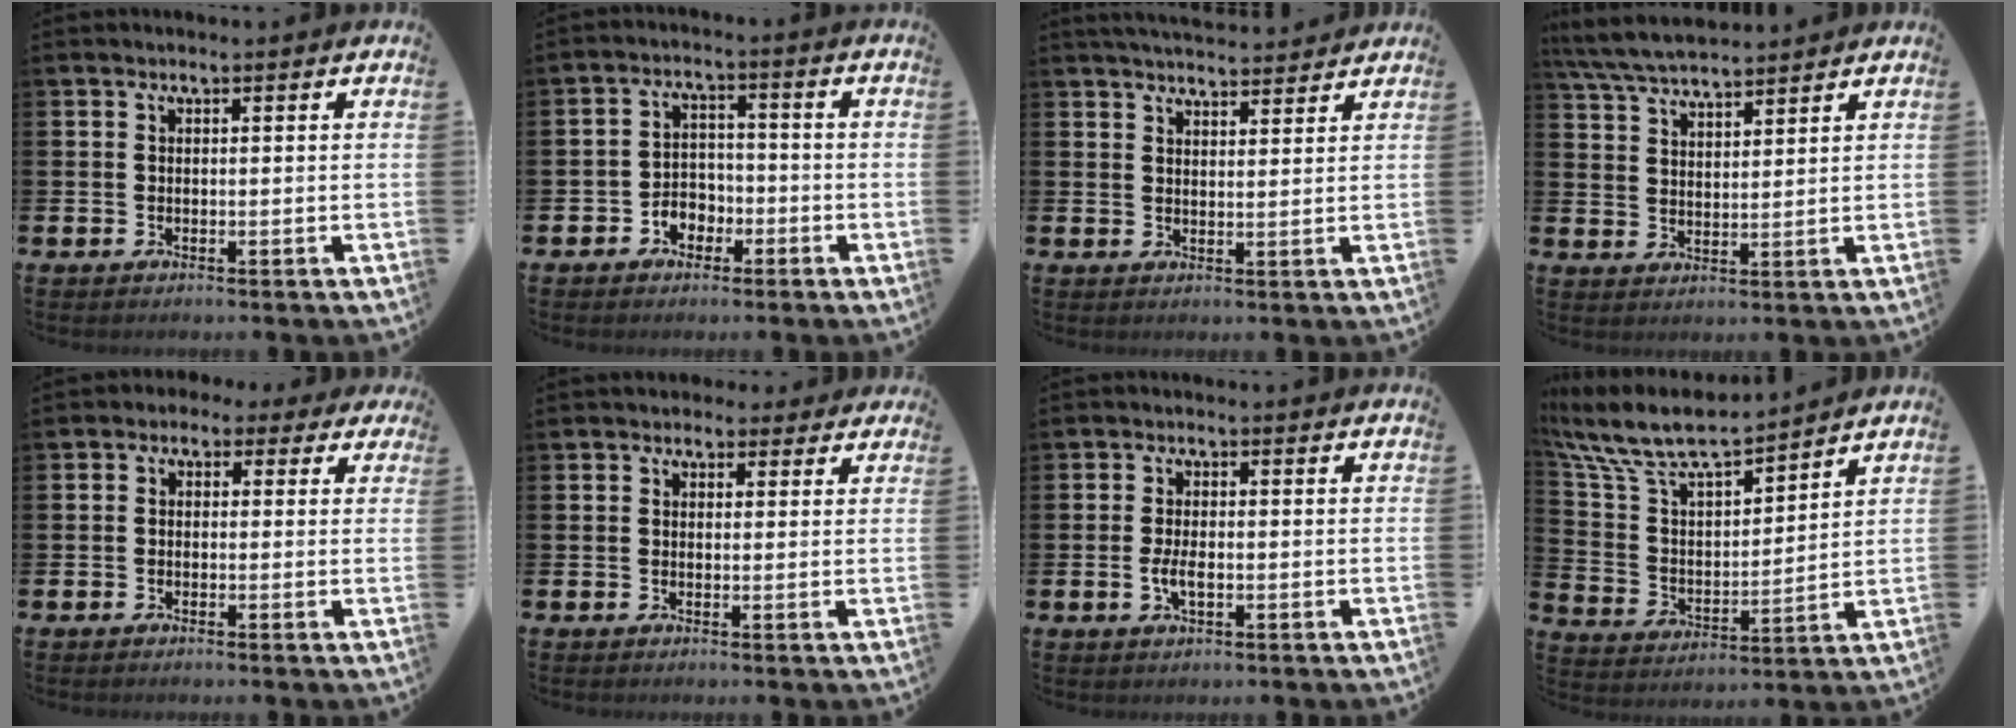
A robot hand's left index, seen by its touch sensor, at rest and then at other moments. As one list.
[{"total": 3.3, "force": [-2.1, 2.5, 0.9], "torque": [-0.017, 0.003, -0.048]}, {"total": 4.0, "force": [4.0, 0.3, 0.3], "torque": [-0.011, -0.023, 0.072]}, {"total": 6.0, "force": [5.8, 0.7, 1.3], "torque": [-0.049, -0.024, 0.107]}, {"total": 1.3, "force": [-0.5, 1.1, 0.3], "torque": [-0.012, 0.007, -0.015]}, {"total": 1.7, "force": [1.3, 1.1, -0.1], "torque": [0.011, 0.001, 0.020]}, {"total": 2.8, "force": [-0.6, 1.2, 2.4], "torque": [-0.045, -0.004, -0.015]}, {"total": 9.3, "force": [8.5, 2.1, 3.3], "torque": [-0.110, -0.055, 0.149]}]